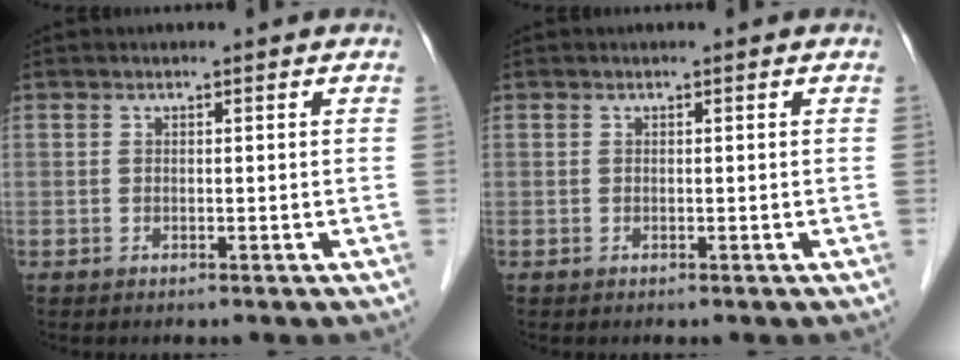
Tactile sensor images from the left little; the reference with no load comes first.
{"total": 0.0}